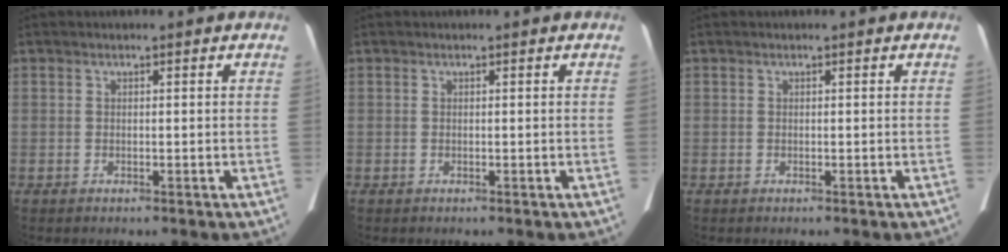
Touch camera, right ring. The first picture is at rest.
{"total": 0.0}
{"total": 0.0}